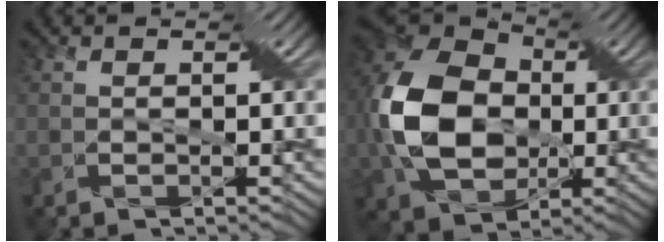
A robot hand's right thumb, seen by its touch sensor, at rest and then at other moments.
{"total": 13.4, "force": [-1.4, 9.6, 9.2], "torque": [-0.238, 0.001, -0.029]}